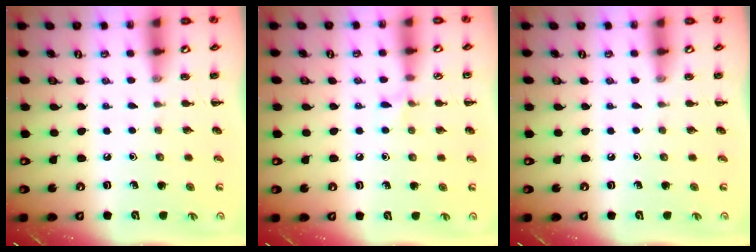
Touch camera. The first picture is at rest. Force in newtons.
{"total": 4.6, "press": 4.2, "slide": 1.8}
{"total": 0.0}